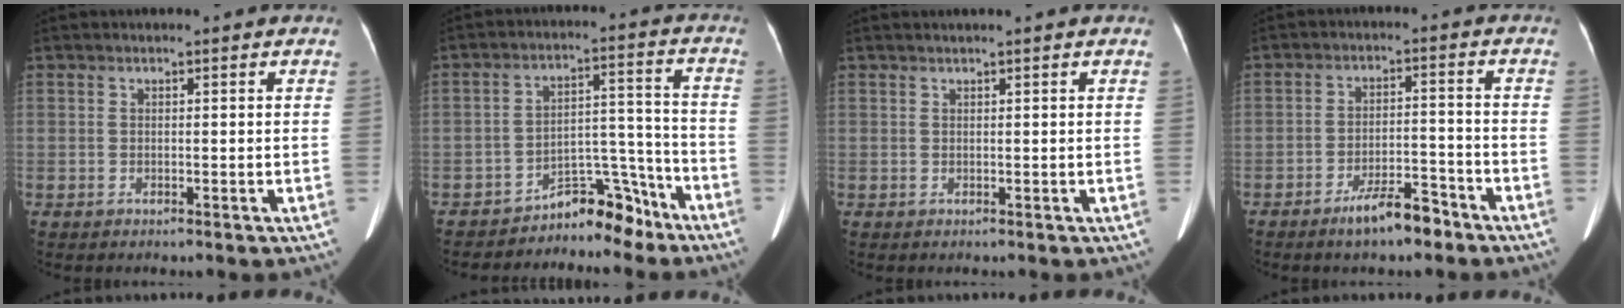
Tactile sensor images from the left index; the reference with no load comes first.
{"total": 7.1, "force": [-6.4, 2.5, 1.5], "torque": [-0.013, 0.051, -0.102]}
{"total": 1.3, "force": [1.1, -0.2, 0.7], "torque": [-0.010, 0.016, 0.024]}
{"total": 6.3, "force": [-4.8, 1.6, 3.7], "torque": [-0.069, 0.000, -0.081]}